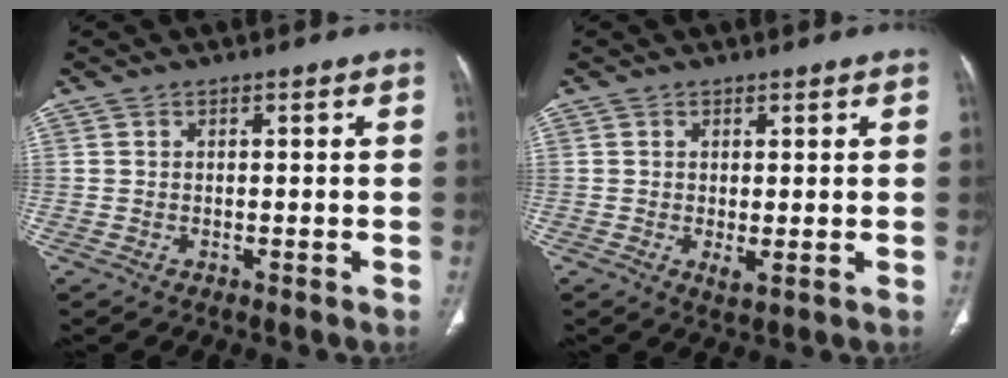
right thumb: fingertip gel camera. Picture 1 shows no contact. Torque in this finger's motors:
{"motor_torque": [1.21, 0.38, -0.17, -0.06, 0.02]}